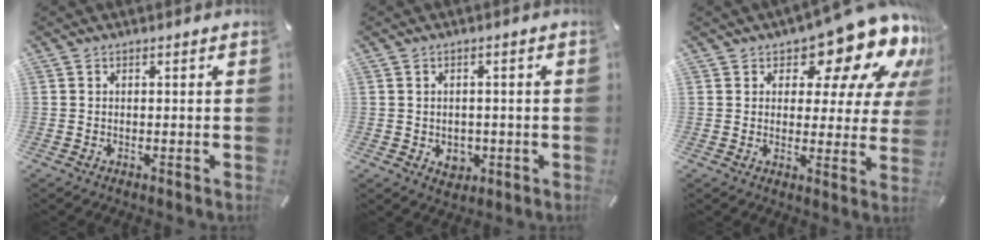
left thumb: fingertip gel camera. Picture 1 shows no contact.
{"total": 4.1, "force": [-1.0, 3.6, 1.7], "torque": [-0.012, 0.000, -0.017]}
{"total": 15.8, "force": [11.0, 7.0, 8.9], "torque": [-0.122, -0.083, 0.181]}